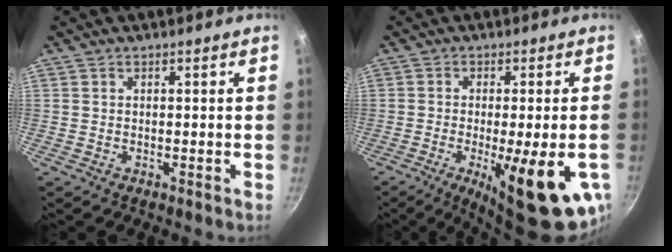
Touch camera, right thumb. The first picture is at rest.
{"total": 17.4, "force": [-5.8, 4.2, 15.9], "torque": [-0.199, -0.008, -0.074]}